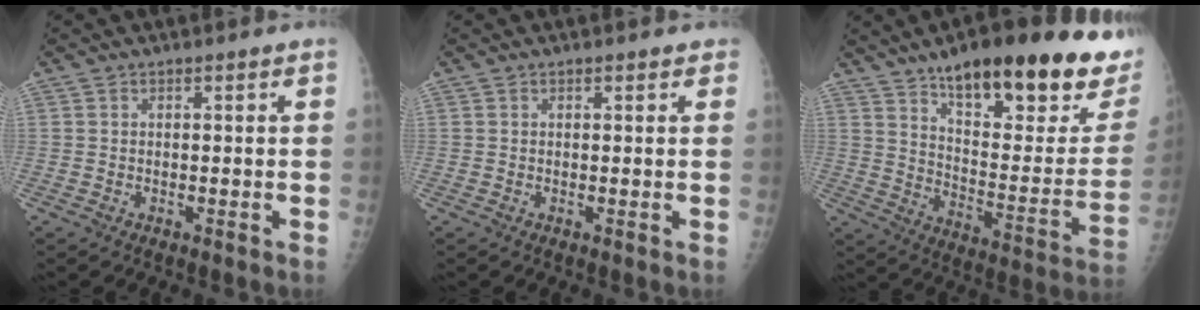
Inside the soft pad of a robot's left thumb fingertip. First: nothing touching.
{"total": 1.1, "force": [0.8, 0.6, 0.6], "torque": [0.001, -0.002, 0.005]}
{"total": 30.5, "force": [19.2, 8.8, 22.0], "torque": [-0.262, -0.069, 0.280]}